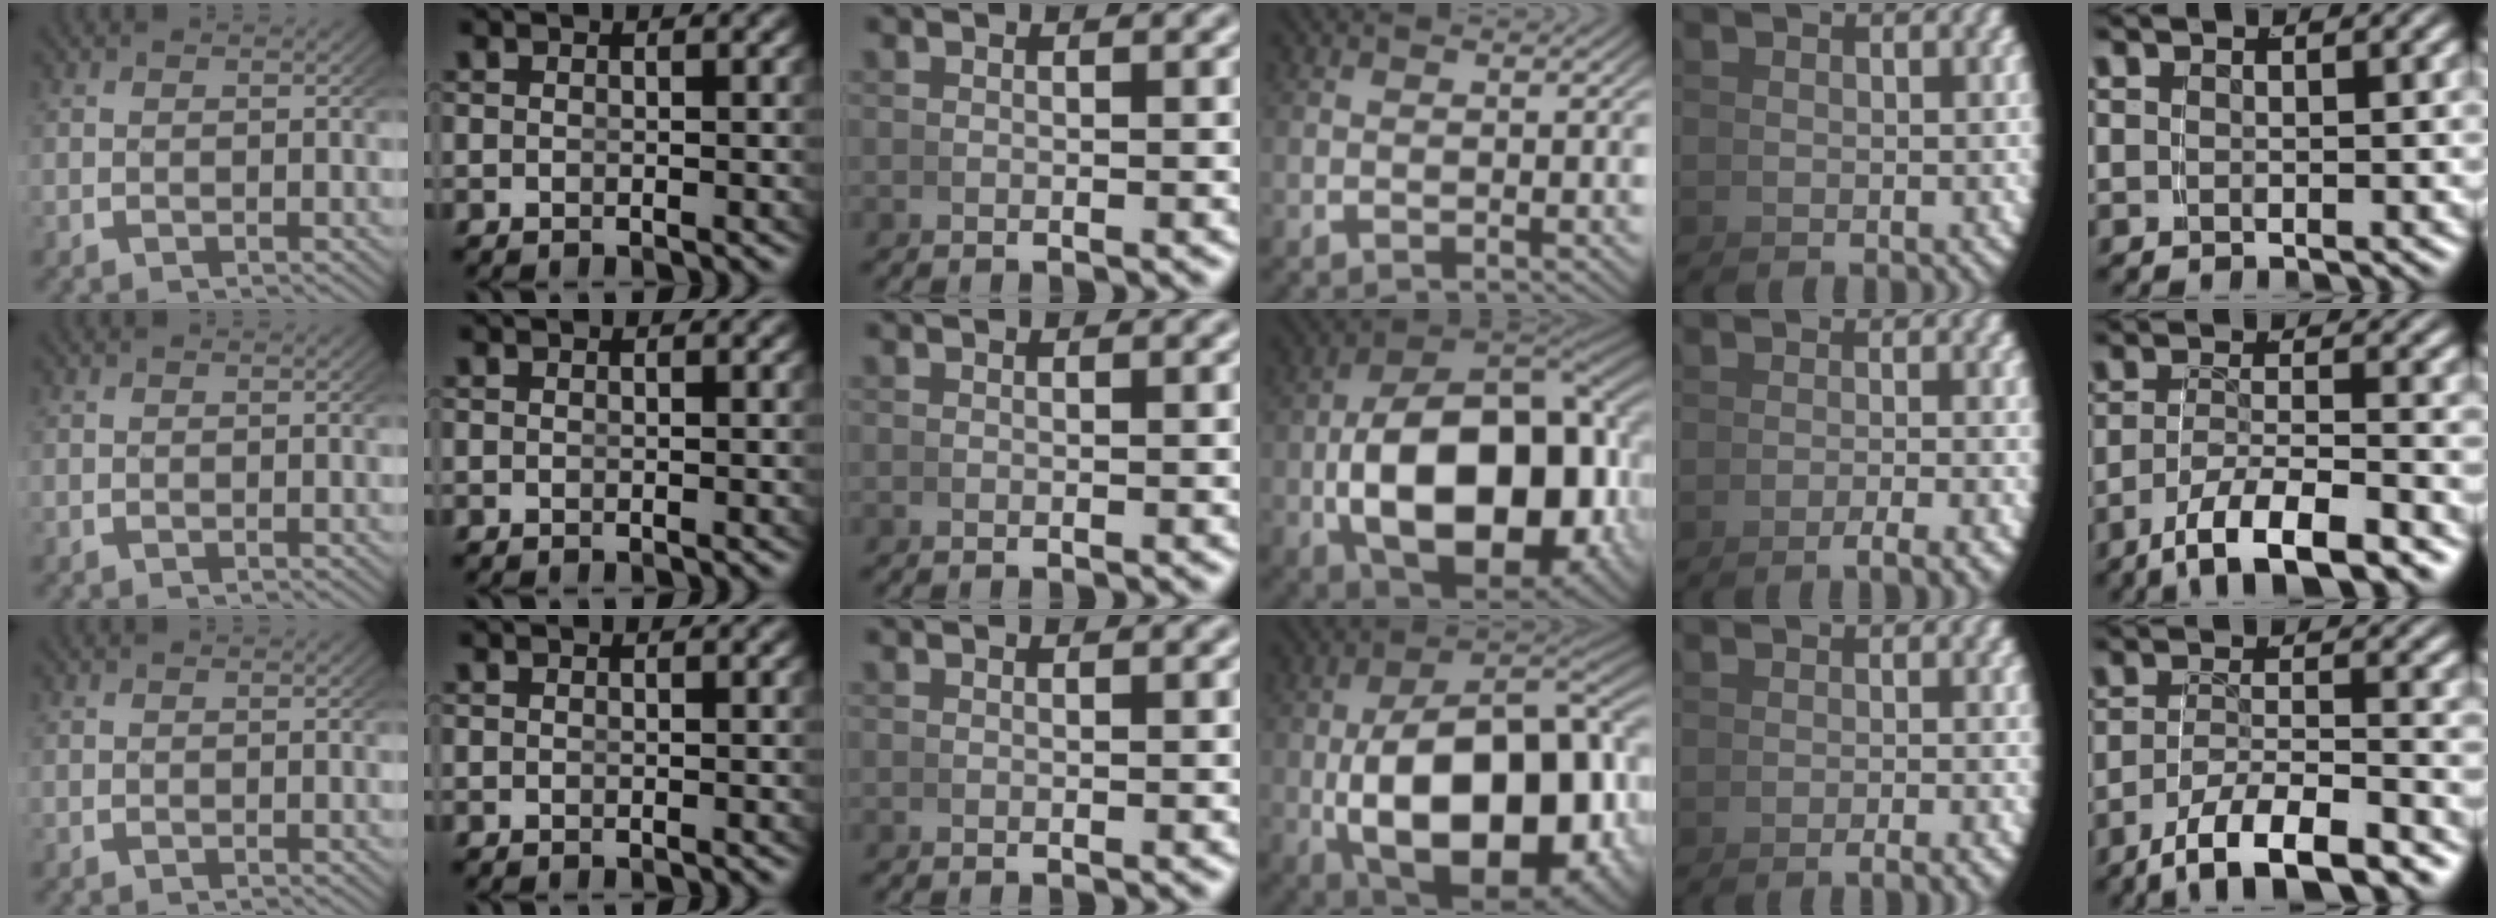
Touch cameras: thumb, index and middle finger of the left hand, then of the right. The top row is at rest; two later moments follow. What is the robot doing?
{"motion": "grasp_and_lifting", "object": "photo album"}